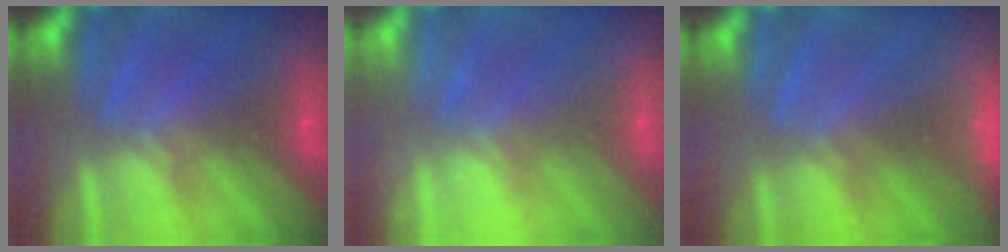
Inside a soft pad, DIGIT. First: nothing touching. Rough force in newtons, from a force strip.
{"total": 2.2}
{"total": 3.2}